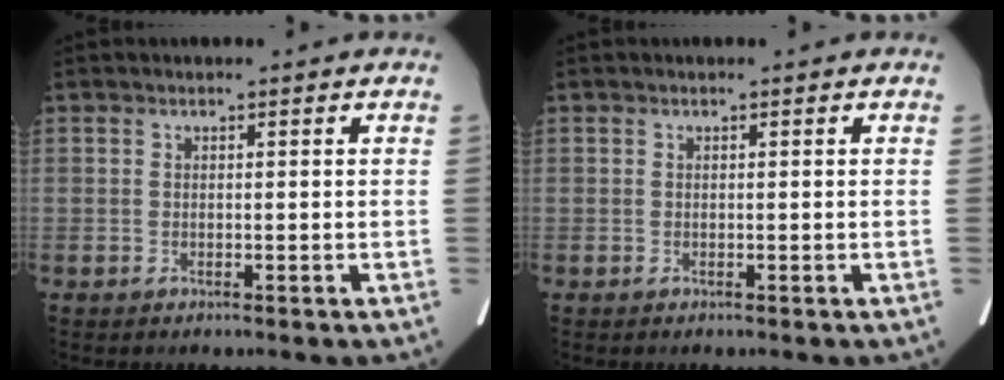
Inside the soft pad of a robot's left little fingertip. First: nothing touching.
{"total": 0.0}